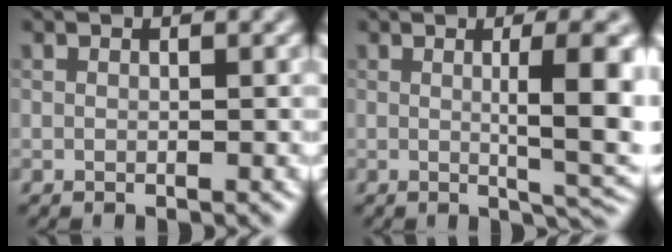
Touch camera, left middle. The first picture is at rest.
{"total": 6.9, "force": [0.4, 1.6, 6.7], "torque": [-0.086, -0.001, 0.008]}